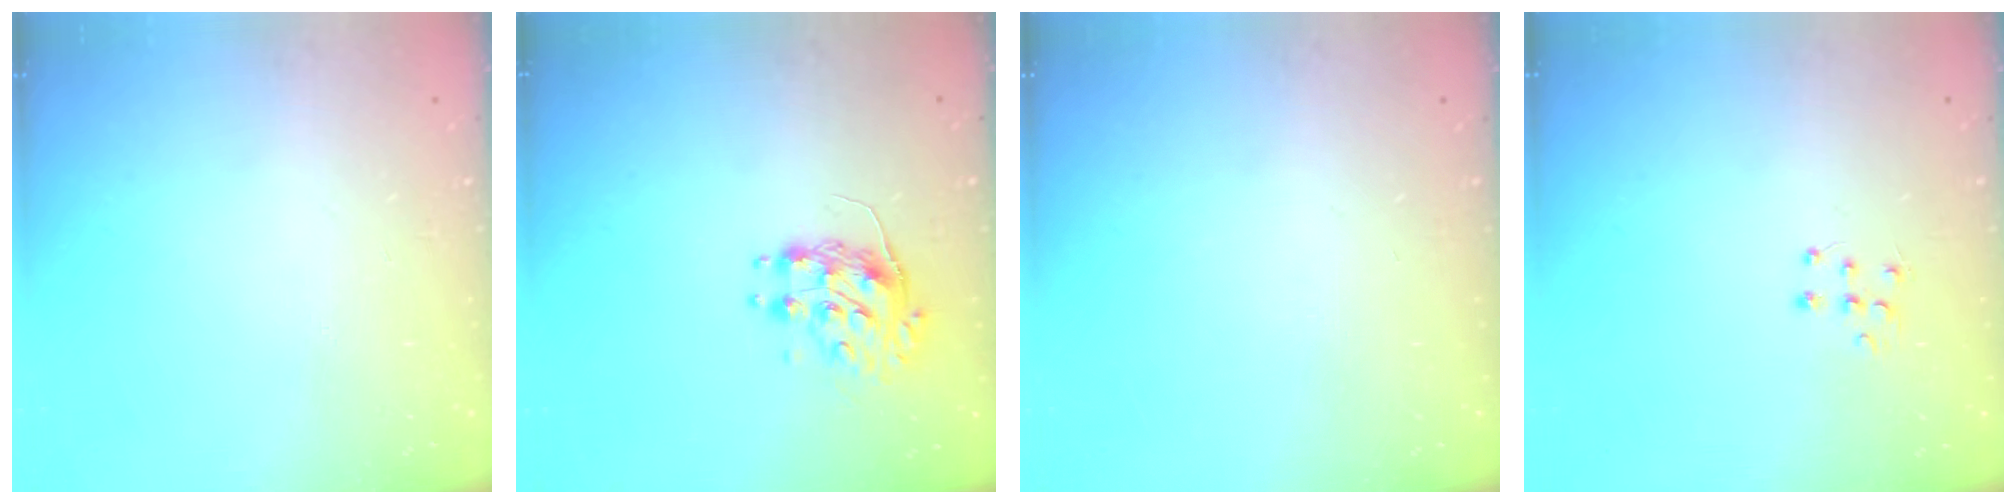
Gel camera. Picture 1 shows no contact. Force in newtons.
{"total": 8.7, "press": 8.7, "slide": 0.8}
{"total": 0.0}
{"total": 6.2, "press": 6.2, "slide": 0.4}